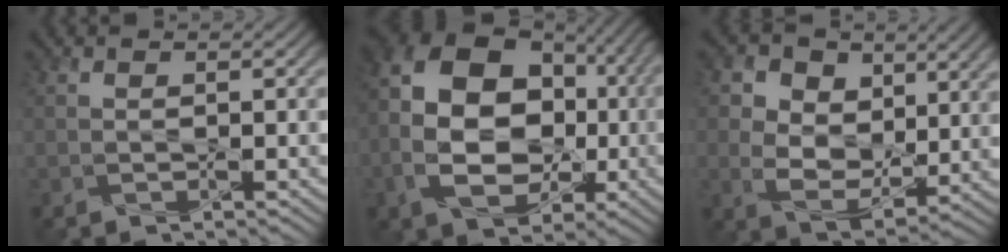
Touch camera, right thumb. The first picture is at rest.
{"total": 16.0, "force": [-1.7, 11.6, 11.0], "torque": [-0.209, -0.006, -0.026]}
{"total": 10.2, "force": [4.2, 6.9, 6.3], "torque": [-0.146, 0.001, 0.065]}